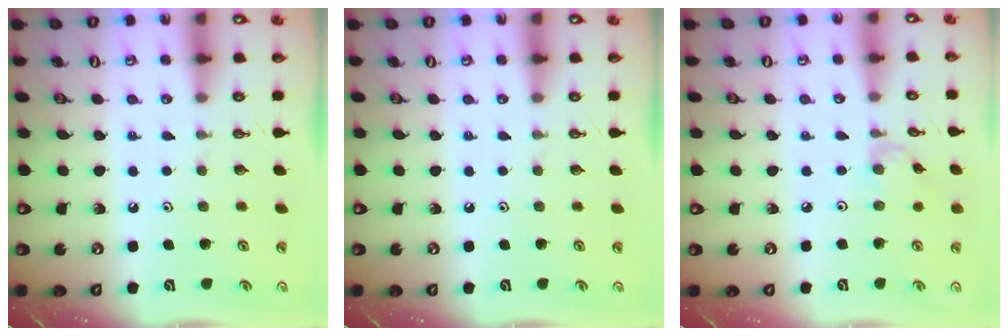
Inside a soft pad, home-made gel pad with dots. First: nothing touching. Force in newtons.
{"total": 0.0}
{"total": 1.5, "press": 1.4, "slide": 0.4}